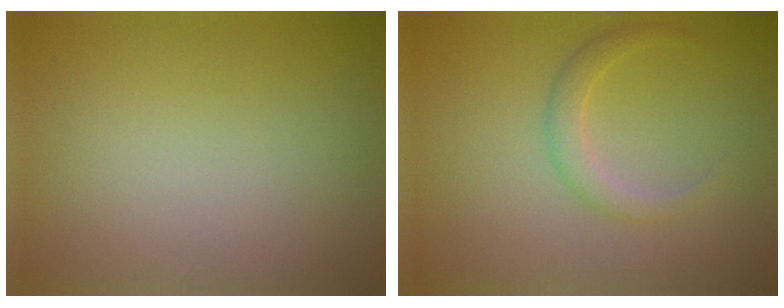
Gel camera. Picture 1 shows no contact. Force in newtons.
{"total": 1.8, "press": 1.8, "slide": 0.2}